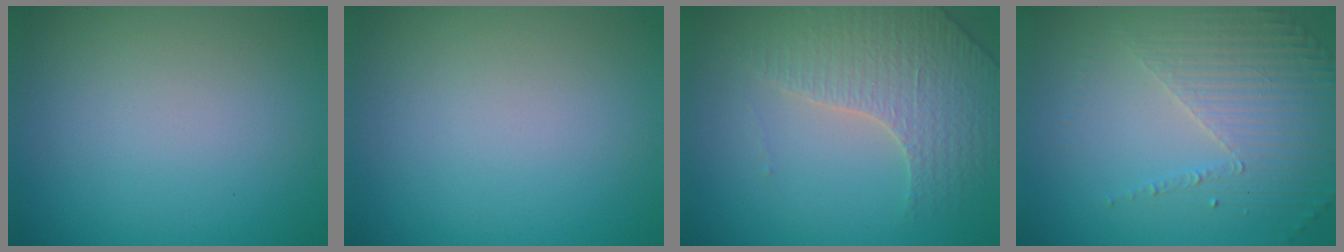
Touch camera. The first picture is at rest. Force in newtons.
{"total": 0.0}
{"total": 3.6, "press": 3.5, "slide": 0.9}
{"total": 4.4, "press": 3.1, "slide": 3.2}